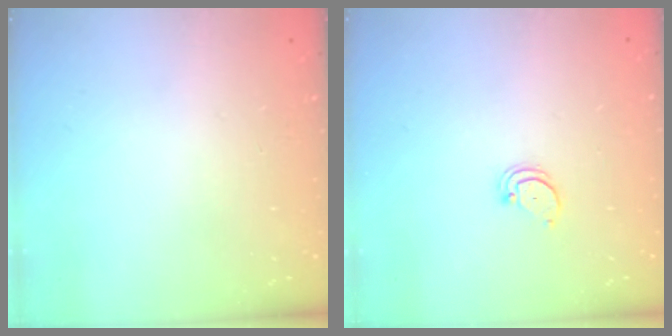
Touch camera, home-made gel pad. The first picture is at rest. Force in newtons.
{"total": 1.5, "press": 1.5, "slide": 0.2}